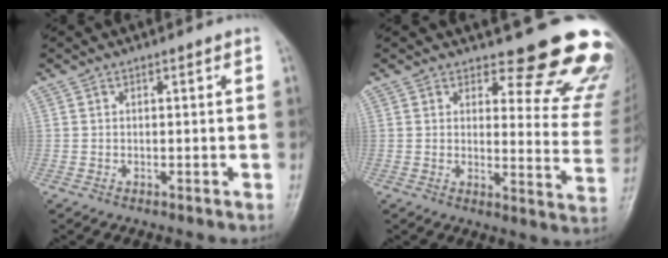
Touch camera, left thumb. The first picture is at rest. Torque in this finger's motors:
{"motor_torque": [0.62, 0.35, 0.64, -0.49, 0.07]}